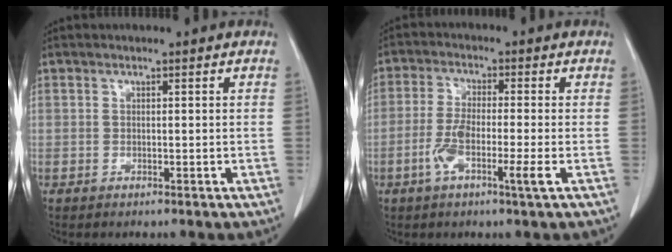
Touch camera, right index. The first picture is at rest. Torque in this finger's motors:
{"motor_torque": [1.07, -0.51, 0.49, 0.13]}